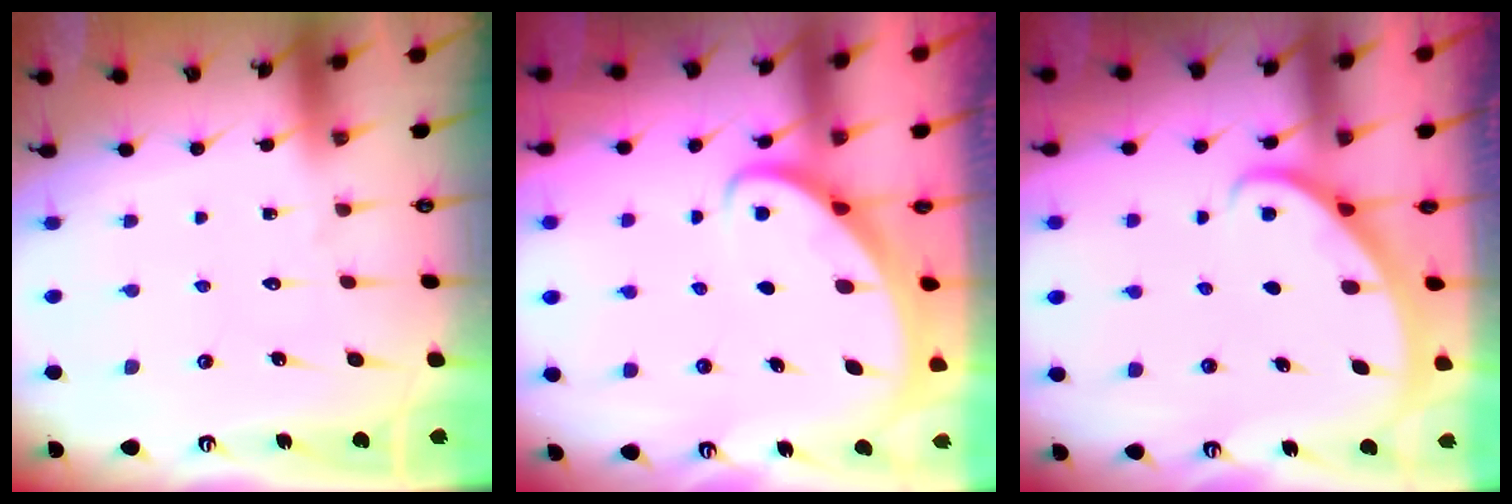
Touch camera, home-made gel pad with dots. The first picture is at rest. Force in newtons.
{"total": 2.3, "press": 2.3, "slide": 0.3}
{"total": 2.1, "press": 2.1, "slide": 0.1}